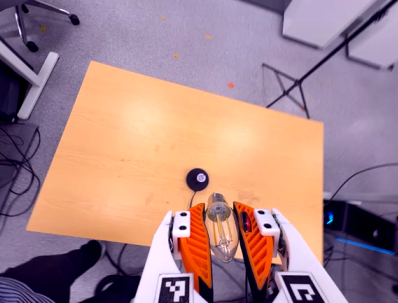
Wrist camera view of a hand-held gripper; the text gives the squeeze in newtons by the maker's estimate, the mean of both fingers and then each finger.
{"total": 22.4, "left": 23.8, "right": 20.9}